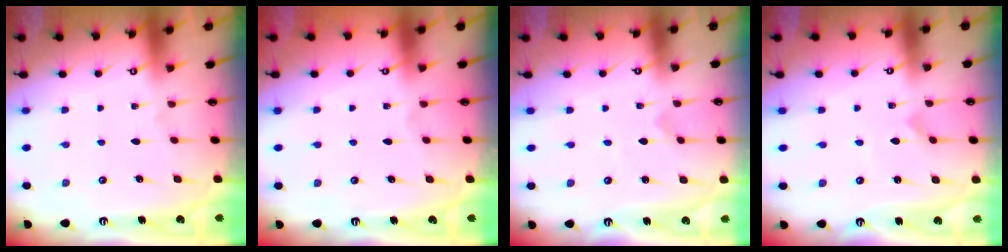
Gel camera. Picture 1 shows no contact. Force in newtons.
{"total": 0.0}
{"total": 0.0}
{"total": 0.0}